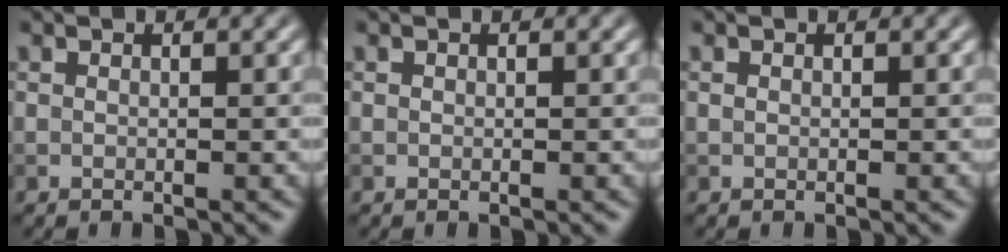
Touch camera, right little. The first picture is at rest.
{"total": 0.0}
{"total": 0.0}